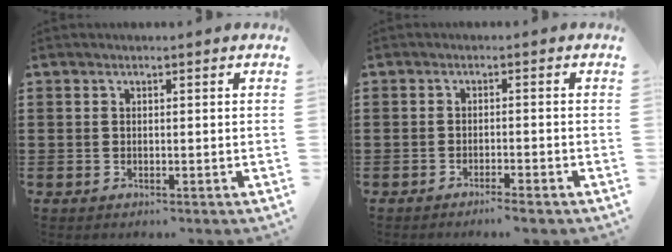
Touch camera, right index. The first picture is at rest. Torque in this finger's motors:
{"motor_torque": [0.26, -0.20, 0.12, 0.03]}